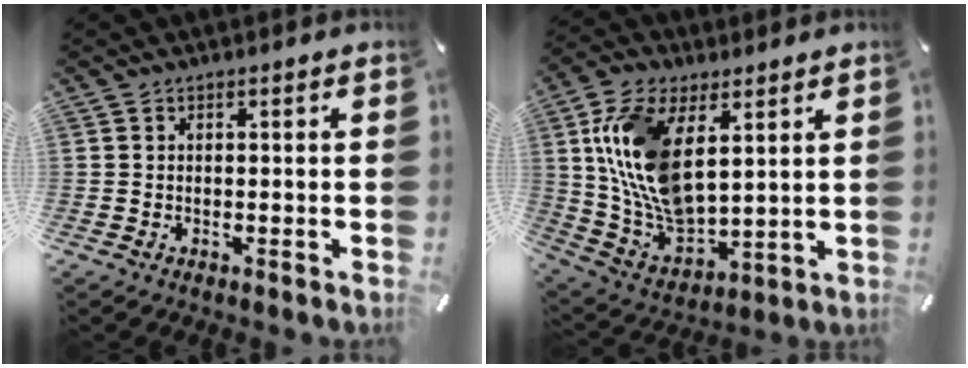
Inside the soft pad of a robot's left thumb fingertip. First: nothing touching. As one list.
[{"total": 16.3, "force": [5.4, 9.7, 12.0], "torque": [-0.283, -0.017, 0.100]}]